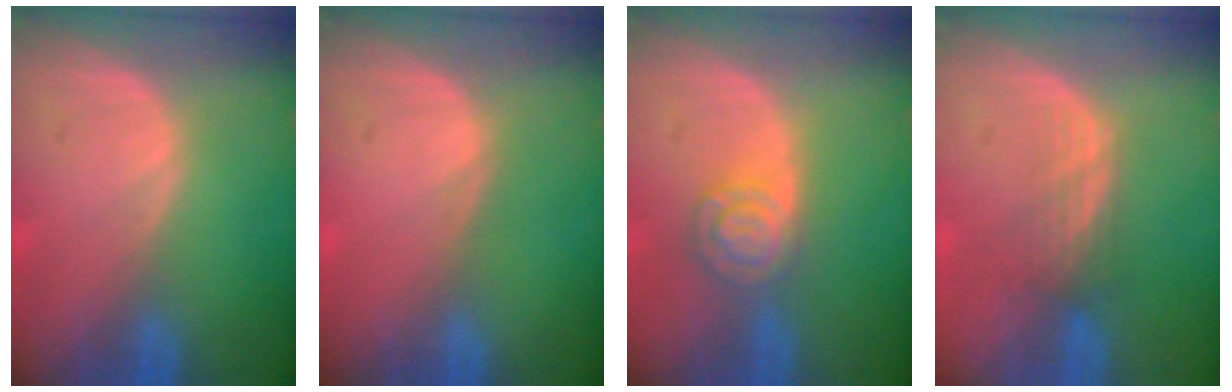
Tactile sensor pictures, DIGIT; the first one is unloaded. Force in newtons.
{"total": 0.0}
{"total": 5.3, "press": 4.7, "slide": 2.4}
{"total": 3.1, "press": 2.6, "slide": 1.7}